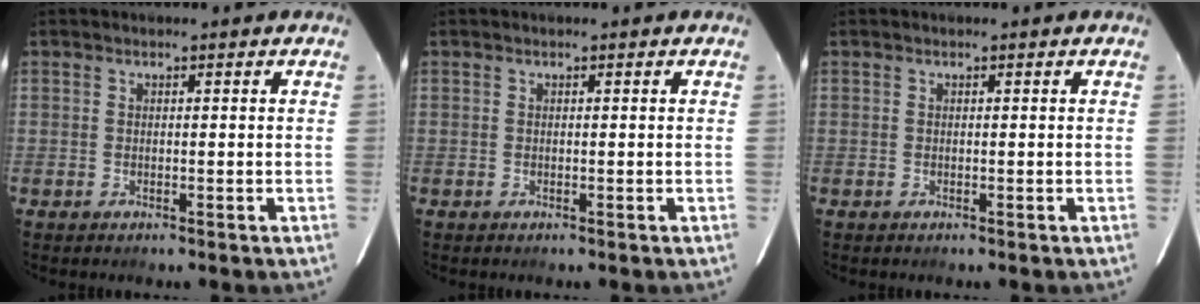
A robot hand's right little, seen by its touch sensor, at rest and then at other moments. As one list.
[{"total": 0.0}, {"total": 0.0}]